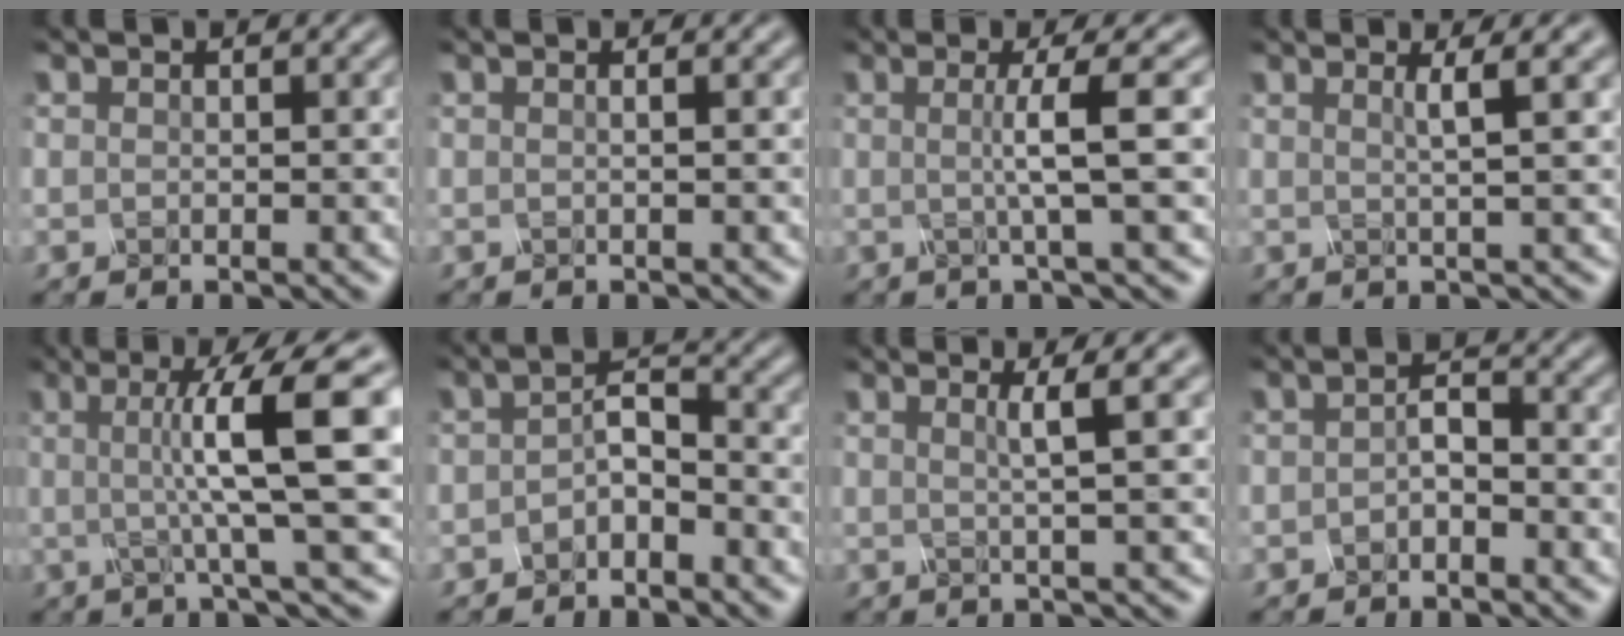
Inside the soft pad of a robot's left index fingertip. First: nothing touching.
{"total": 1.0, "force": [0.1, 0.4, 0.9], "torque": [-0.007, 0.000, -0.009]}
{"total": 4.4, "force": [0.3, 0.6, 4.4], "torque": [-0.072, 0.004, -0.005]}
{"total": 3.0, "force": [1.0, 0.6, 2.8], "torque": [-0.037, 0.010, 0.009]}
{"total": 10.1, "force": [1.2, 1.7, 9.9], "torque": [-0.126, 0.010, 0.017]}
{"total": 2.5, "force": [-1.3, 1.0, 1.8], "torque": [-0.031, 0.011, -0.029]}
{"total": 3.3, "force": [1.1, 0.5, 3.1], "torque": [-0.044, 0.011, 0.011]}
{"total": 1.7, "force": [-0.7, 0.8, 1.3], "torque": [-0.023, 0.005, -0.016]}